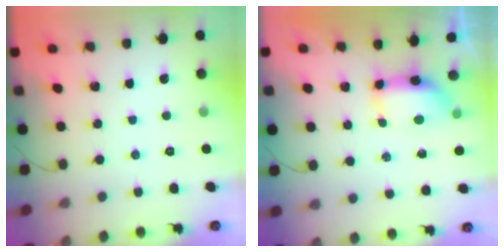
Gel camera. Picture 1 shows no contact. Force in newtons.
{"total": 7.5, "press": 7.2, "slide": 2.1}